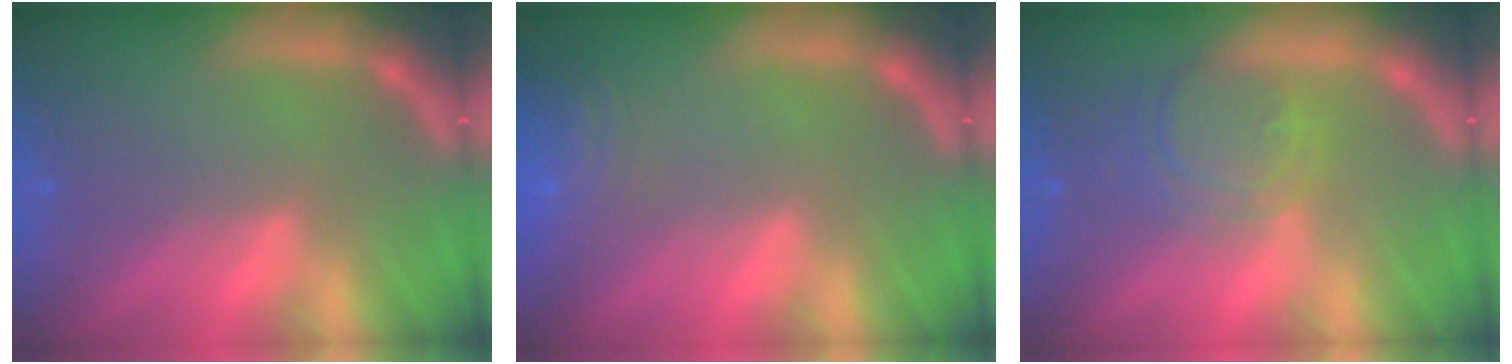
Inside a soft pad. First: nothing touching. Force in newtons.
{"total": 6.5}
{"total": 5.0}